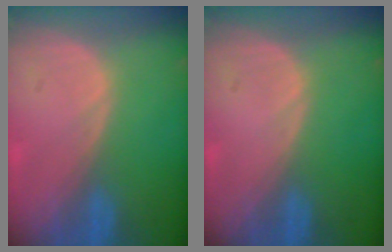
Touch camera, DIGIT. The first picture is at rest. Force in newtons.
{"total": 0.0}